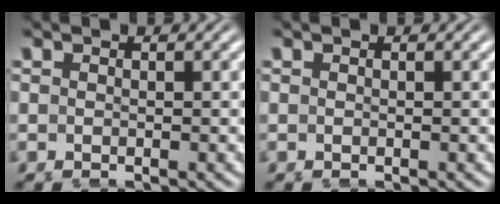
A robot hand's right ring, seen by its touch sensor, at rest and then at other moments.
{"total": 0.0}